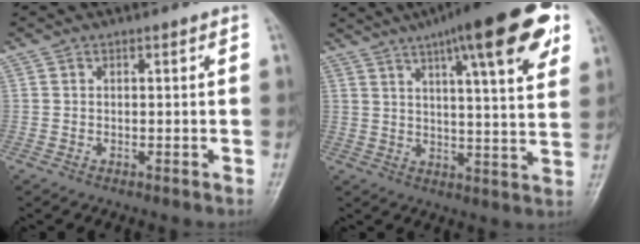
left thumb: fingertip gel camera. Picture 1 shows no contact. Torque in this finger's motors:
{"motor_torque": [1.06, 0.42, 1.77, -1.00, 0.41]}